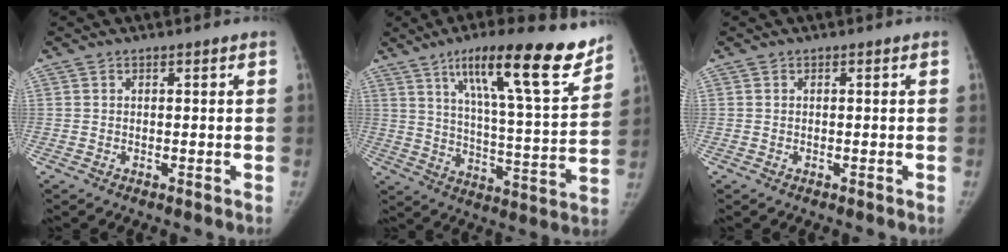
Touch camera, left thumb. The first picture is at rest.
{"total": 22.2, "force": [14.5, 3.9, 16.4], "torque": [-0.222, -0.057, 0.227]}
{"total": 0.0}